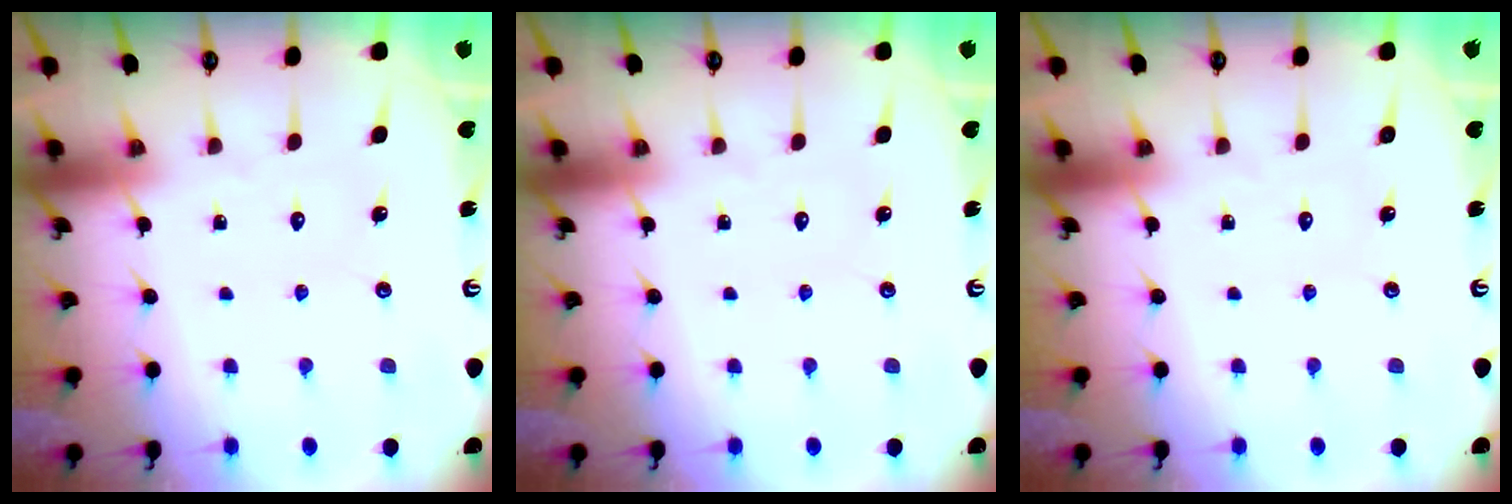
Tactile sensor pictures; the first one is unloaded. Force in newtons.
{"total": 0.0}
{"total": 0.0}